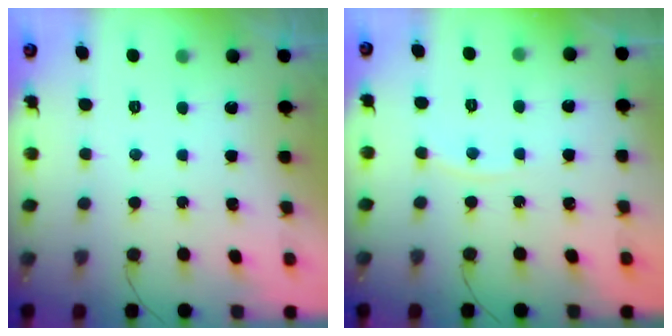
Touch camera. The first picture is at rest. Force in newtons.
{"total": 2.9, "press": 2.8, "slide": 0.4}